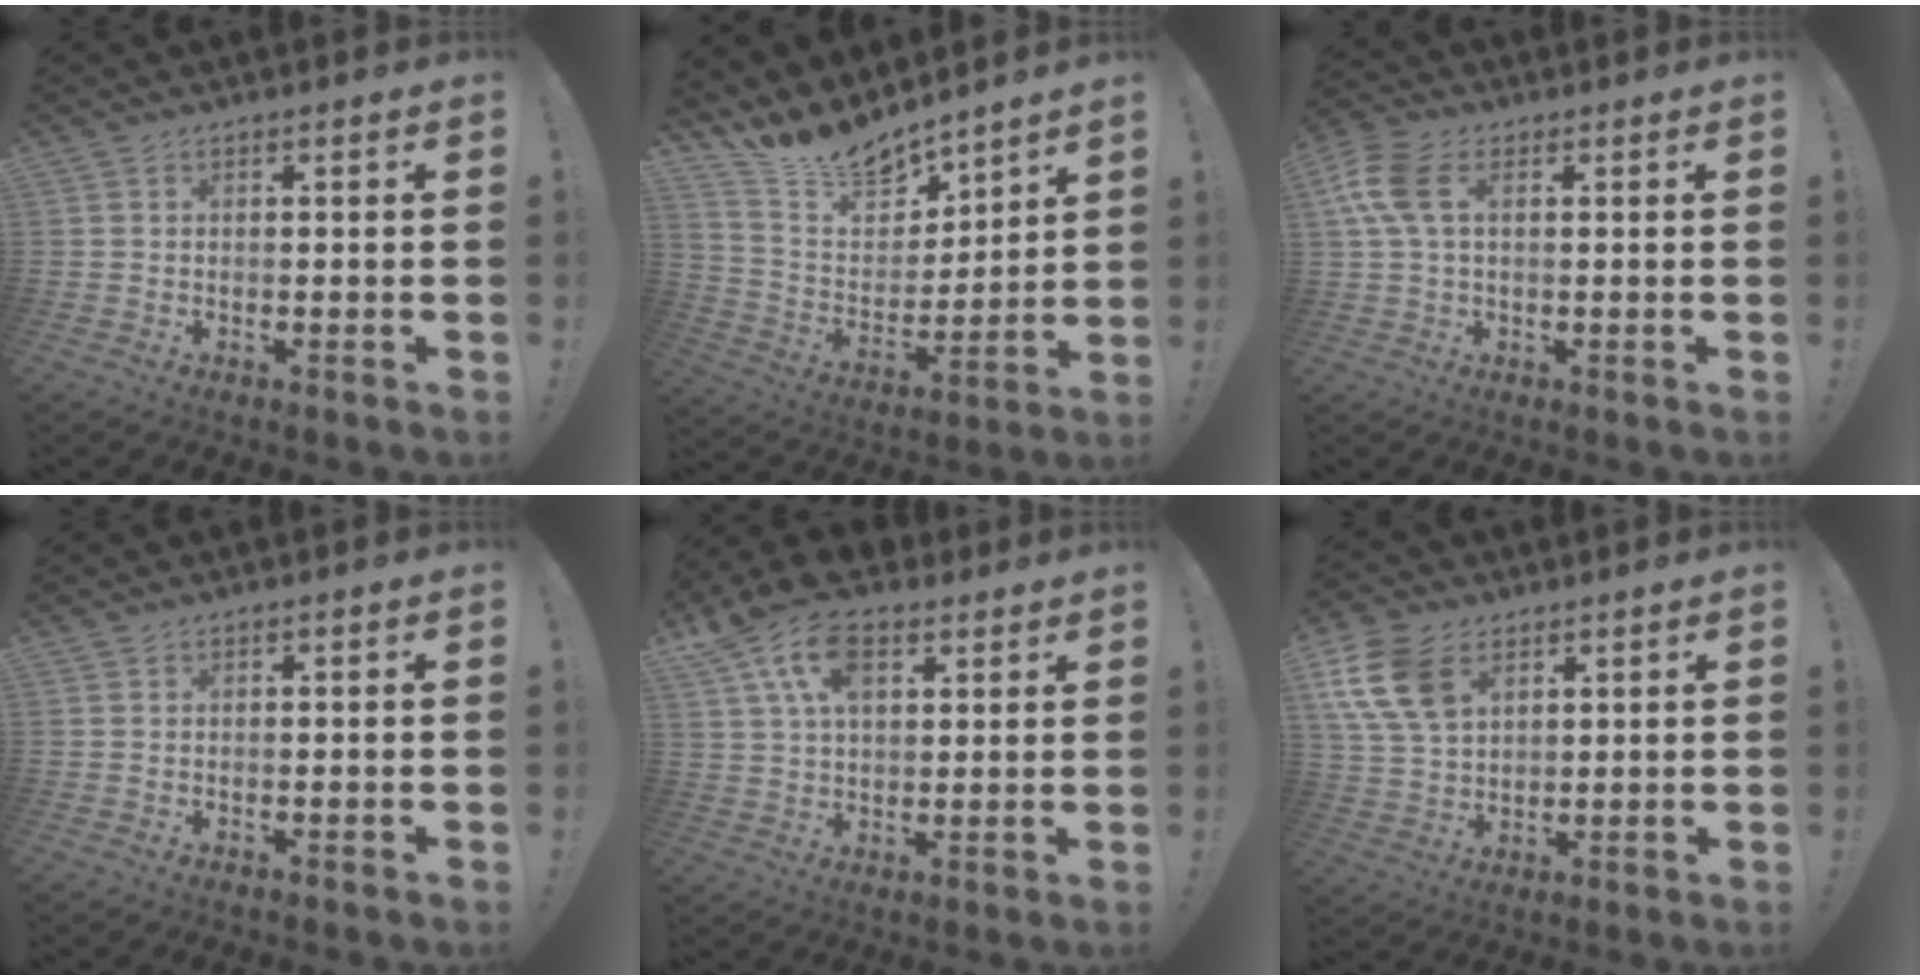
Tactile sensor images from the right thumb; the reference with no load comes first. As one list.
[{"total": 14.3, "force": [13.0, 4.6, 3.8], "torque": [-0.093, -0.104, 0.240]}, {"total": 9.6, "force": [2.5, 5.5, 7.4], "torque": [-0.169, 0.009, 0.049]}, {"total": 0.0}, {"total": 15.3, "force": [8.1, 8.8, 9.6], "torque": [-0.192, -0.030, 0.145]}, {"total": 14.4, "force": [6.6, 9.8, 8.4], "torque": [-0.173, -0.020, 0.130]}]